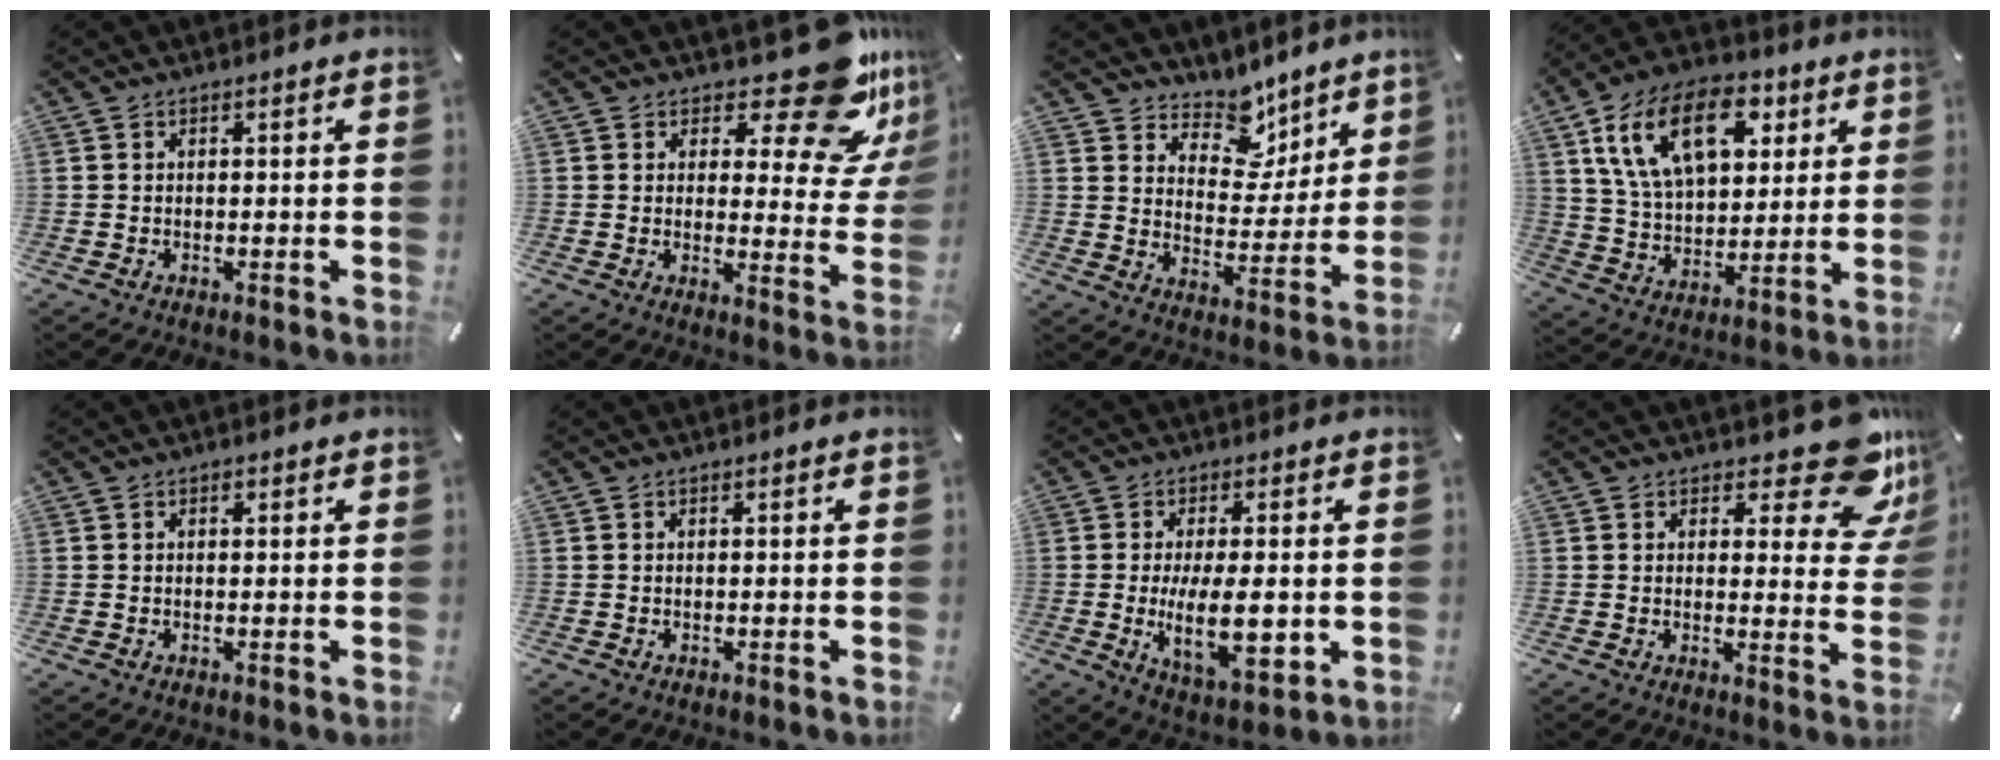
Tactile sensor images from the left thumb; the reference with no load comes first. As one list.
[{"total": 16.0, "force": [11.0, 5.2, 10.4], "torque": [-0.137, -0.085, 0.181]}, {"total": 9.7, "force": [7.3, 6.1, 1.6], "torque": [-0.020, -0.081, 0.135]}, {"total": 19.0, "force": [8.1, 11.8, 12.5], "torque": [-0.240, -0.016, 0.140]}, {"total": 0.7, "force": [0.3, 0.5, 0.4], "torque": [-0.008, 0.002, 0.005]}, {"total": 0.0}, {"total": 12.7, "force": [-0.8, 5.2, 11.5], "torque": [-0.205, -0.022, -0.011]}, {"total": 12.6, "force": [8.5, 4.9, 7.9], "torque": [-0.073, -0.071, 0.142]}]